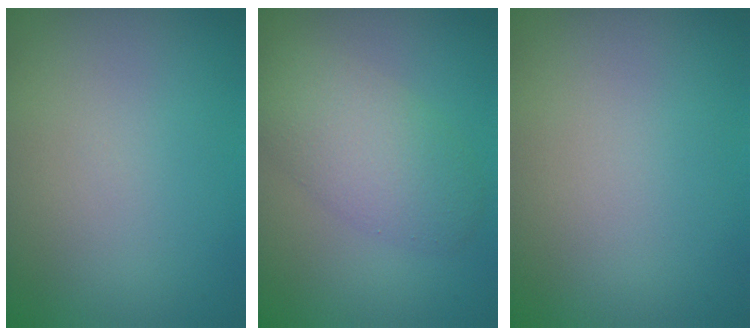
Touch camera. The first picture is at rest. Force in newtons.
{"total": 4.6, "press": 4.6, "slide": 0.2}
{"total": 0.0}